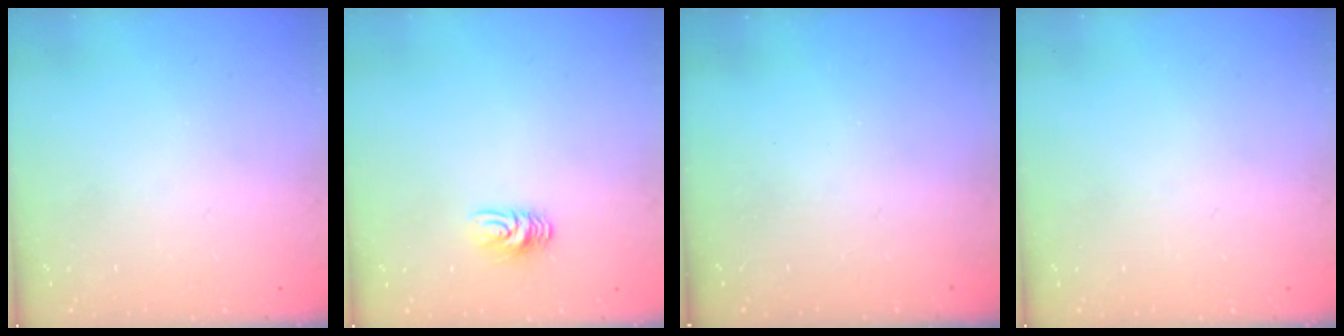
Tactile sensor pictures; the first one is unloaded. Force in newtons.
{"total": 6.4, "press": 6.4, "slide": 0.5}
{"total": 0.0}
{"total": 0.0}